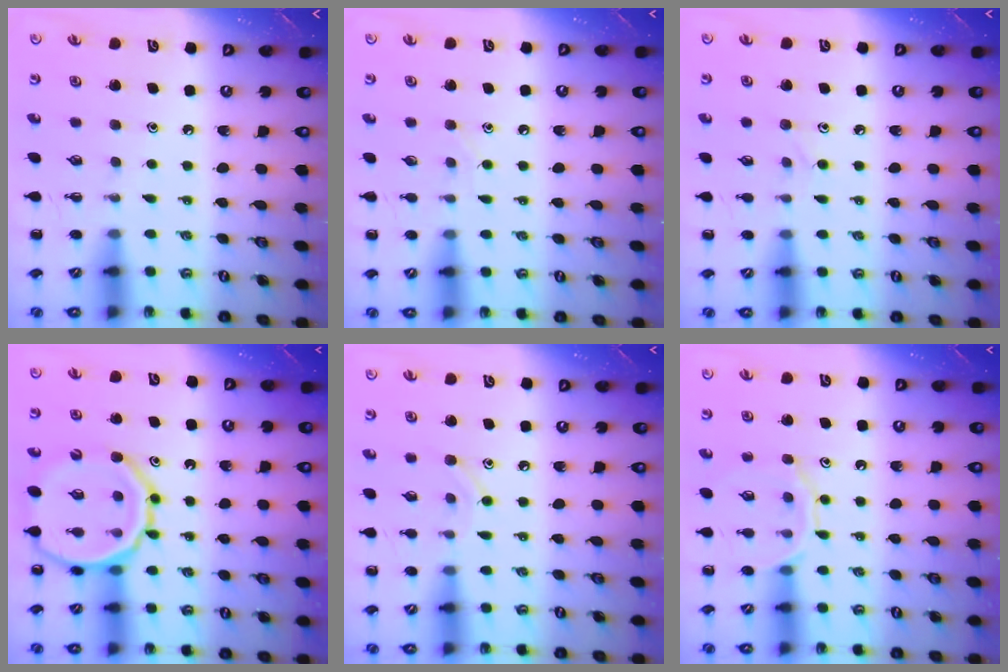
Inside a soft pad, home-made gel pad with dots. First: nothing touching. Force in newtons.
{"total": 2.9, "press": 2.7, "slide": 0.9}
{"total": 7.0, "press": 6.7, "slide": 2.0}
{"total": 15.4, "press": 15.1, "slide": 3.0}
{"total": 7.3, "press": 7.0, "slide": 2.2}
{"total": 10.0, "press": 10.0, "slide": 0.6}